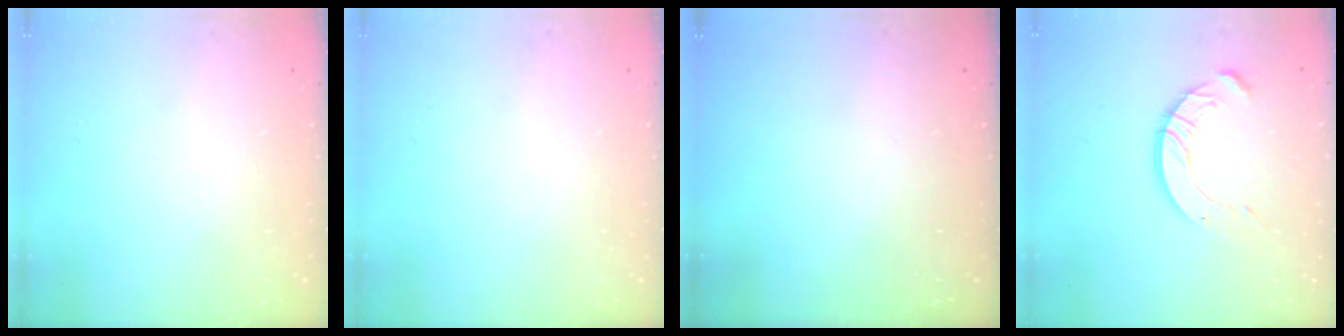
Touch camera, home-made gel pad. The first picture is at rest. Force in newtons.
{"total": 0.0}
{"total": 0.0}
{"total": 8.3, "press": 8.3, "slide": 0.8}